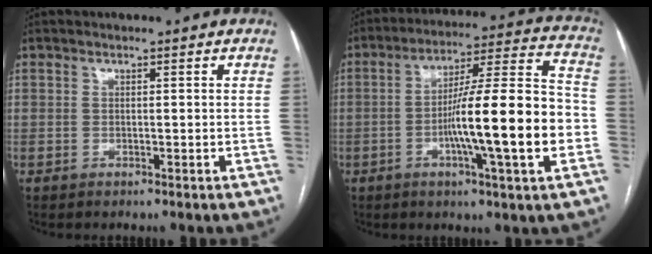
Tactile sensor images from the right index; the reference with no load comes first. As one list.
[{"total": 18.0, "force": [-4.1, 0.8, 17.5], "torque": [-0.279, 0.009, -0.064]}]